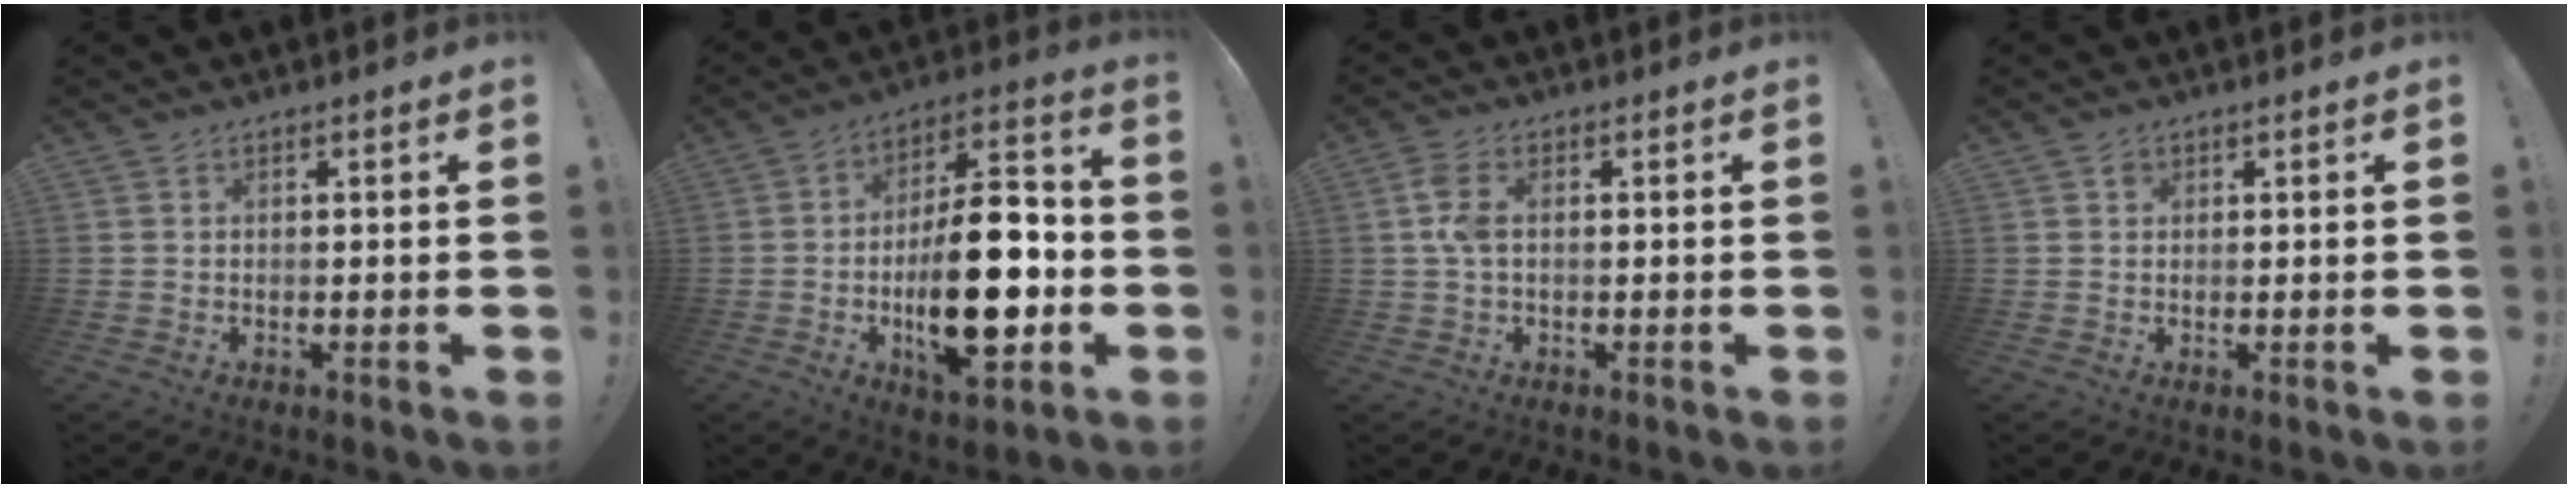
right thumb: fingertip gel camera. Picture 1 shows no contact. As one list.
[{"total": 23.3, "force": [-4.8, 10.5, 20.3], "torque": [-0.330, 0.023, -0.067]}, {"total": 5.2, "force": [0.2, 2.6, 4.5], "torque": [-0.102, 0.004, 0.002]}, {"total": 0.8, "force": [0.4, 0.6, 0.2], "torque": [-0.002, 0.002, 0.007]}]